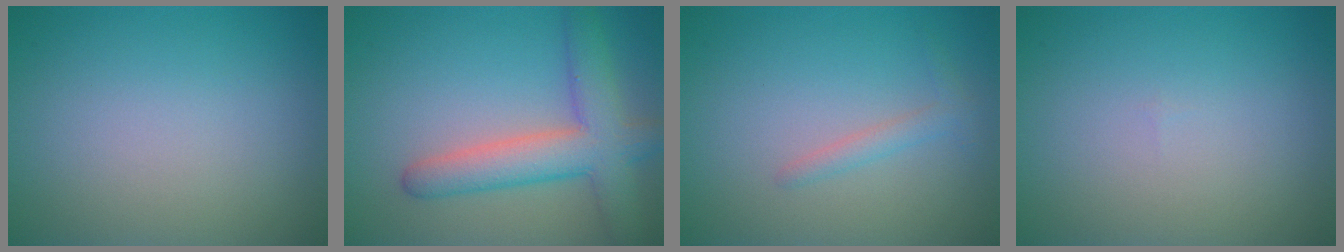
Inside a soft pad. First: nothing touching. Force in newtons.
{"total": 6.0, "press": 6.0, "slide": 0.4}
{"total": 1.3, "press": 1.3, "slide": 0.1}
{"total": 0.0}